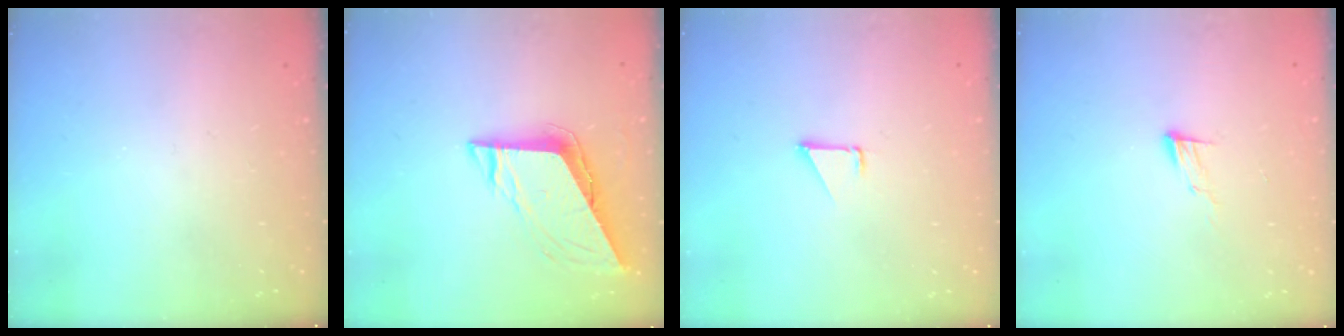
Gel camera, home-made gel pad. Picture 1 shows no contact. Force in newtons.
{"total": 8.1, "press": 8.1, "slide": 0.3}
{"total": 1.5, "press": 1.5, "slide": 0.1}
{"total": 6.2, "press": 6.2, "slide": 0.6}